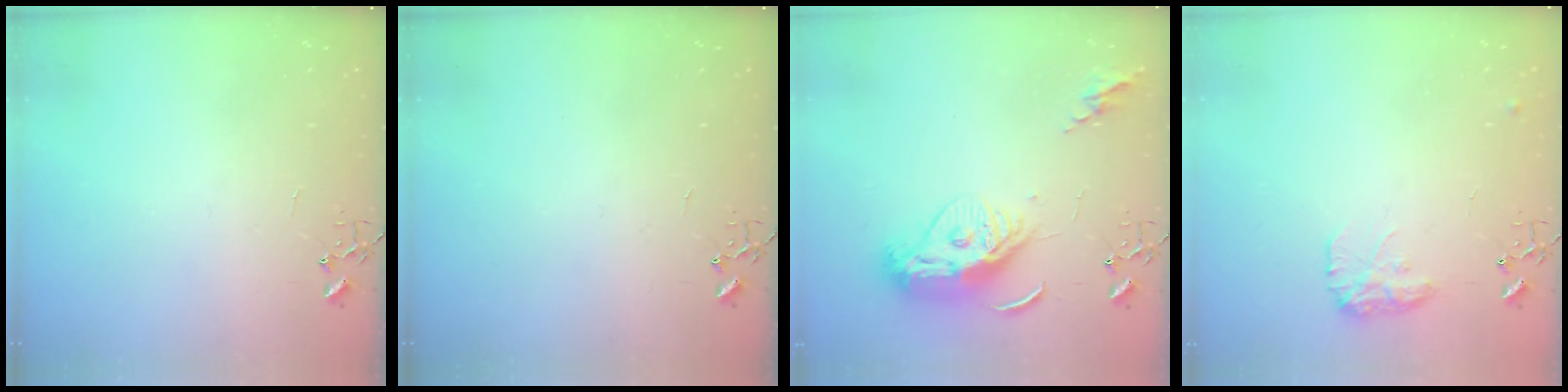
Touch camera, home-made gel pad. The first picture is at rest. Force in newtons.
{"total": 0.0}
{"total": 13.5, "press": 13.4, "slide": 1.5}
{"total": 10.8, "press": 10.8, "slide": 0.6}